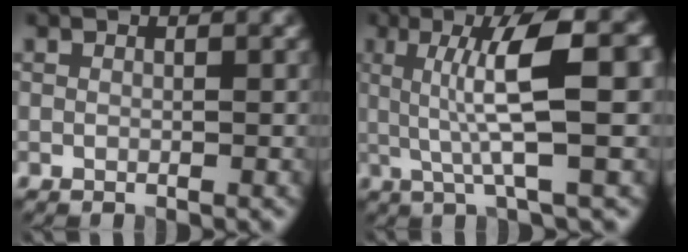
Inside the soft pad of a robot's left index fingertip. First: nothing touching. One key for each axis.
{"total": 7.5, "fx": 0.9, "fy": 1.4, "fz": 7.3, "tx": -0.127, "ty": 0.005, "tz": 0.016}